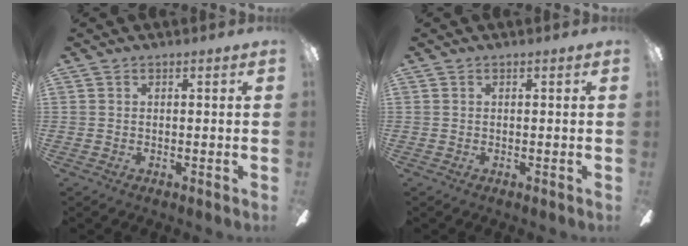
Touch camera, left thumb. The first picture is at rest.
{"total": 0.0}